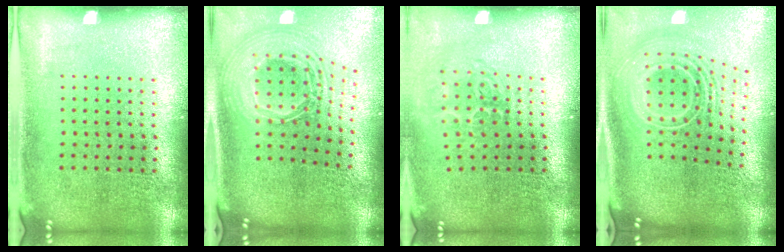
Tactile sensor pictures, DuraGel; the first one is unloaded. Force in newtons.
{"total": 2.8, "press": 1.9, "slide": 2.0}
{"total": 1.7, "press": 1.1, "slide": 1.3}
{"total": 3.0, "press": 1.9, "slide": 2.3}